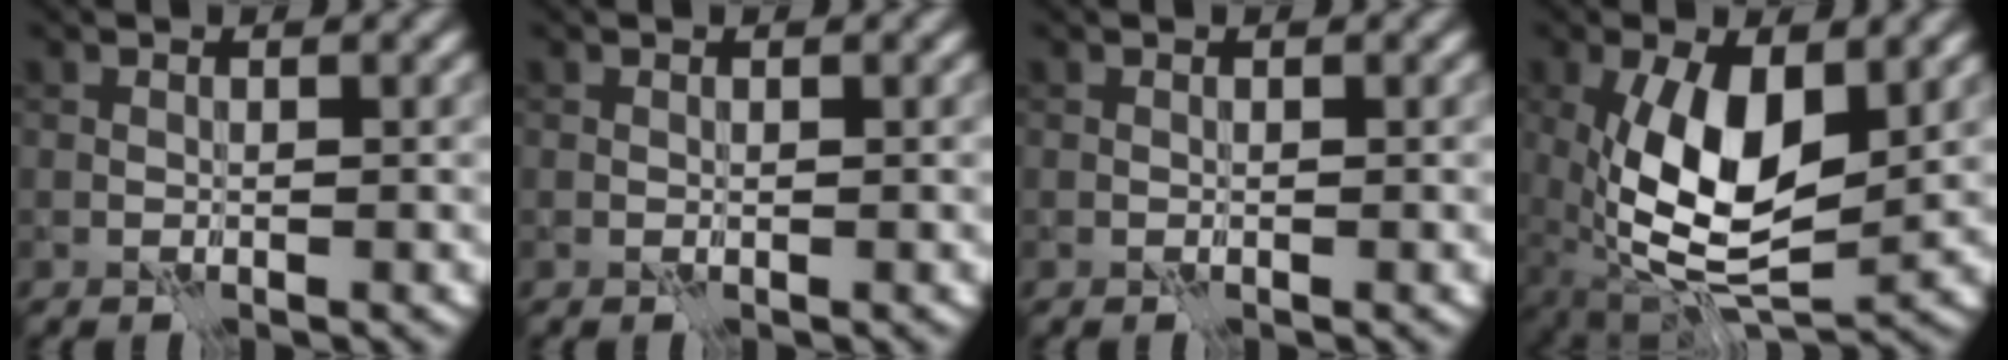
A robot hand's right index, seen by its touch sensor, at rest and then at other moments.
{"total": 0.0}
{"total": 0.0}
{"total": 11.0, "force": [0.3, 5.3, 9.6], "torque": [-0.180, -0.010, 0.006]}